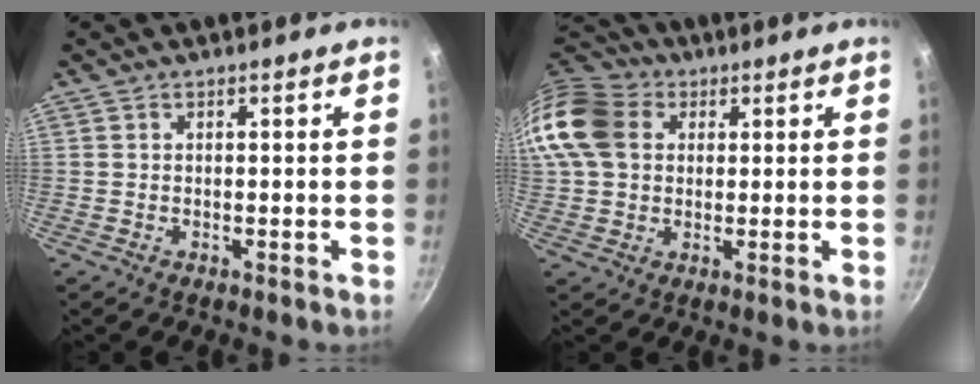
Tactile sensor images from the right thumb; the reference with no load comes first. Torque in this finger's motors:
{"motor_torque": [1.36, 3.55, 1.37, -0.29, 0.30]}